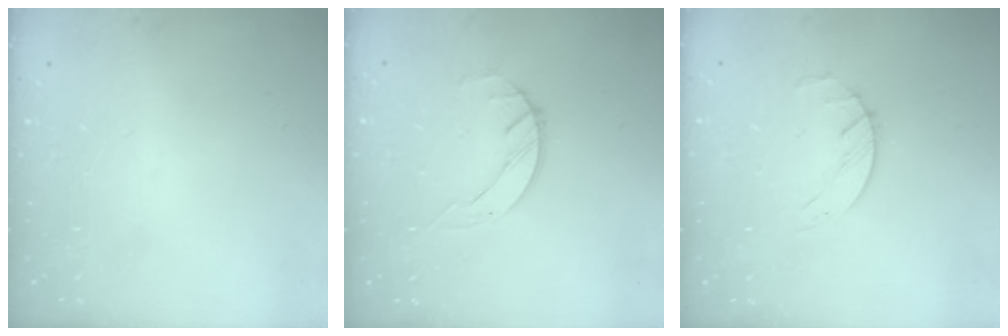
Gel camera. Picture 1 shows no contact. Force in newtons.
{"total": 2.1, "press": 2.0, "slide": 0.3}
{"total": 2.7, "press": 2.6, "slide": 0.3}